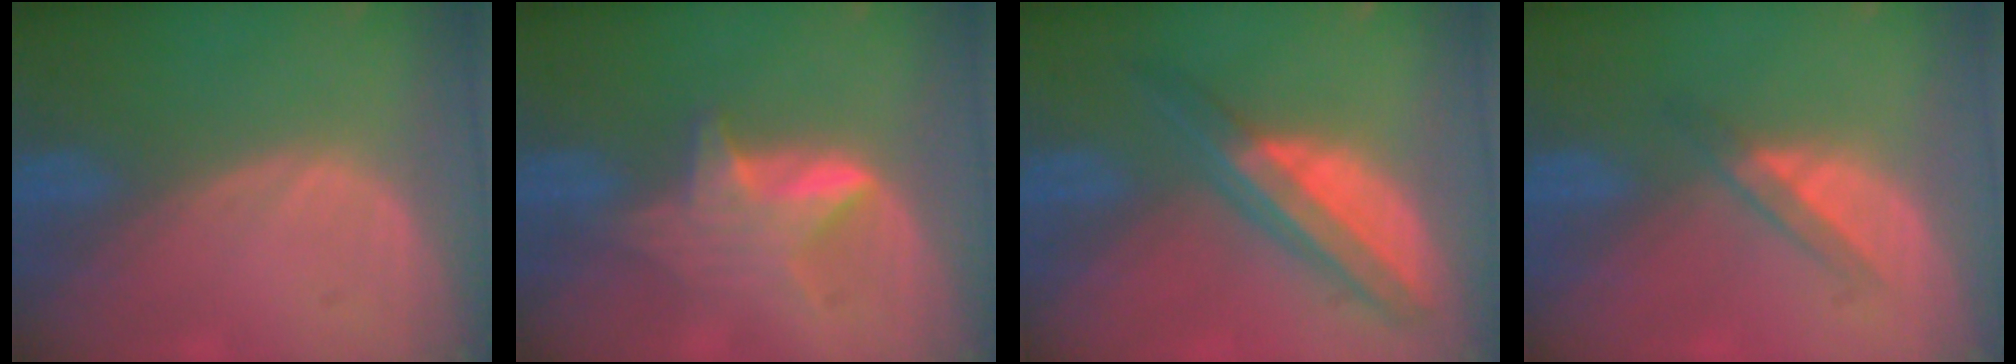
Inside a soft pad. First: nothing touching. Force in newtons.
{"total": 6.1, "press": 5.7, "slide": 2.1}
{"total": 7.8, "press": 6.6, "slide": 4.1}
{"total": 2.9, "press": 2.8, "slide": 1.0}